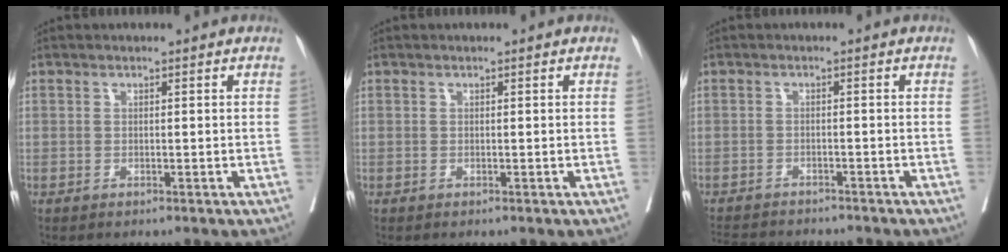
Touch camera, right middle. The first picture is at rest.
{"total": 0.0}
{"total": 9.3, "force": [-8.6, 1.8, 2.9], "torque": [-0.049, -0.006, -0.120]}